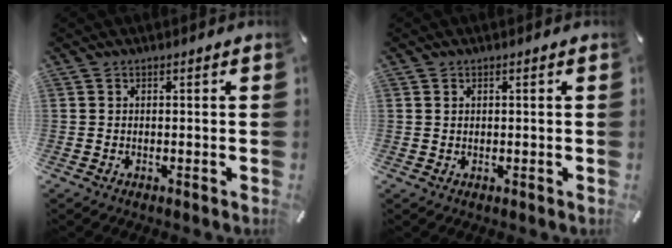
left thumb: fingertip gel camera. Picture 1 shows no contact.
{"total": 0.6, "force": [0.2, 0.4, 0.3], "torque": [-0.006, 0.002, 0.004]}